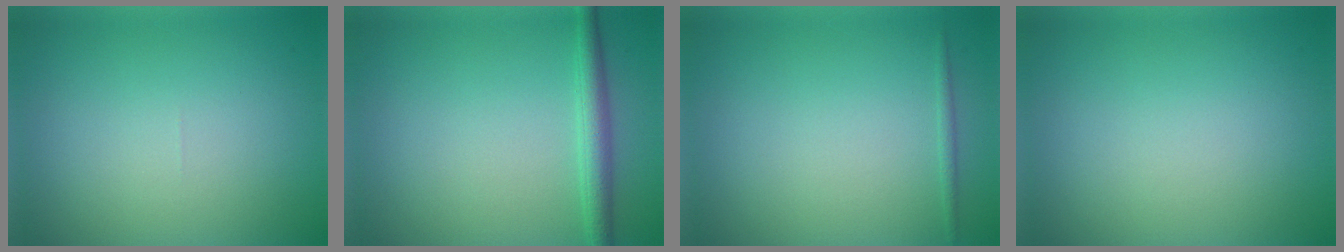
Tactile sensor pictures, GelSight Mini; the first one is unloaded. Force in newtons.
{"total": 2.4, "press": 2.4, "slide": 0.1}
{"total": 0.5, "press": 0.5, "slide": 0.1}
{"total": 0.0}